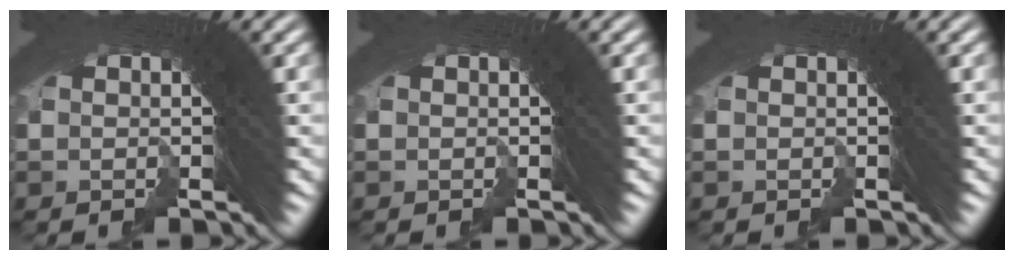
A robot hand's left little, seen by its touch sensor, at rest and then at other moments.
{"total": 0.0}
{"total": 0.0}